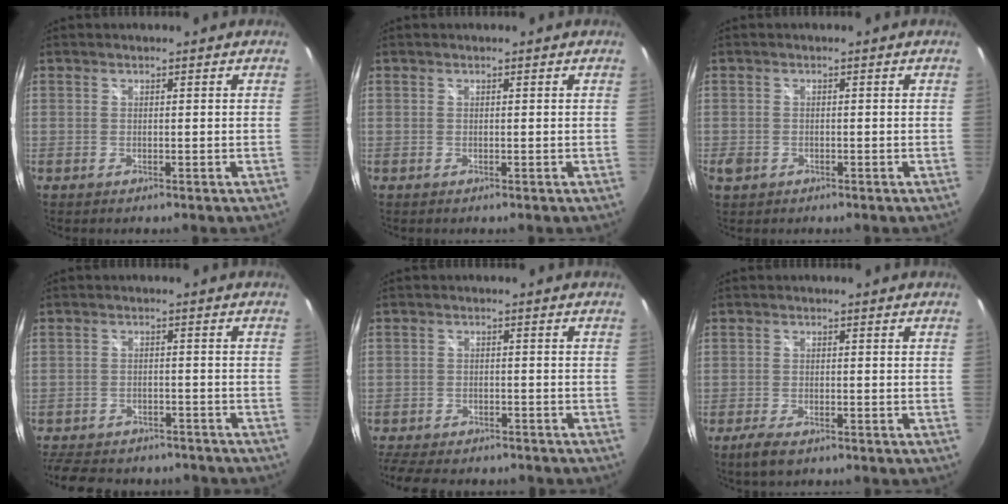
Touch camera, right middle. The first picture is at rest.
{"total": 0.0}
{"total": 2.6, "force": [-1.3, 2.0, 1.1], "torque": [-0.024, -0.003, -0.023]}
{"total": 15.6, "force": [-12.9, 6.3, 6.1], "torque": [-0.143, -0.010, -0.181]}
{"total": 10.2, "force": [-8.6, 3.9, 3.8], "torque": [-0.101, -0.008, -0.135]}
{"total": 4.1, "force": [-2.9, 1.4, 2.5], "torque": [-0.063, -0.012, -0.053]}